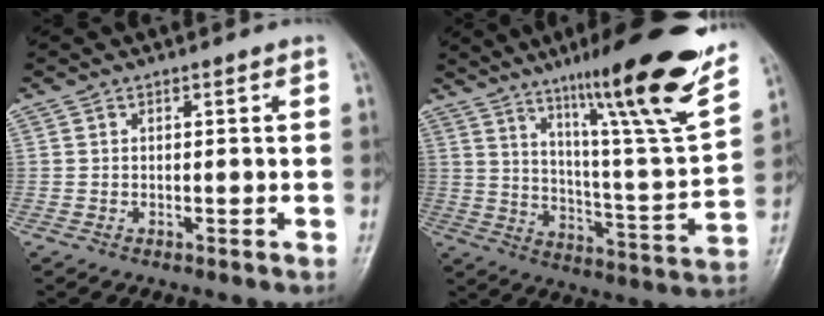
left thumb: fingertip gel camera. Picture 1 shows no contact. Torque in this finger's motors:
{"motor_torque": [0.80, -0.02, 1.35, -1.42, 0.30]}